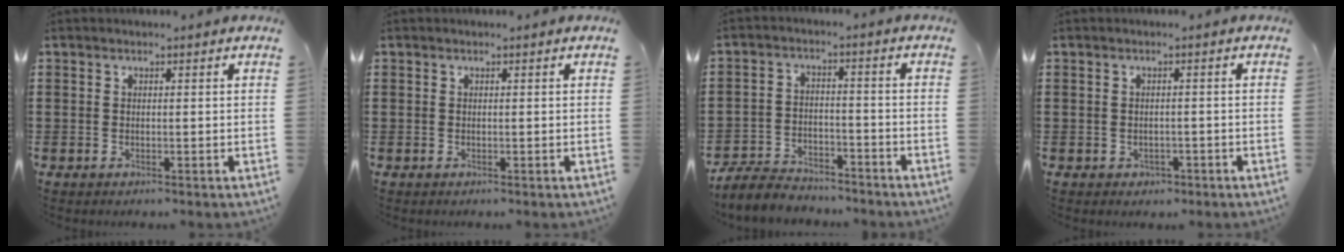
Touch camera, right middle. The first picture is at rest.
{"total": 0.0}
{"total": 4.7, "force": [-4.4, 1.2, 0.8], "torque": [-0.030, 0.004, -0.095]}
{"total": 0.7, "force": [-0.4, 0.6, 0.1], "torque": [-0.005, 0.003, -0.010]}